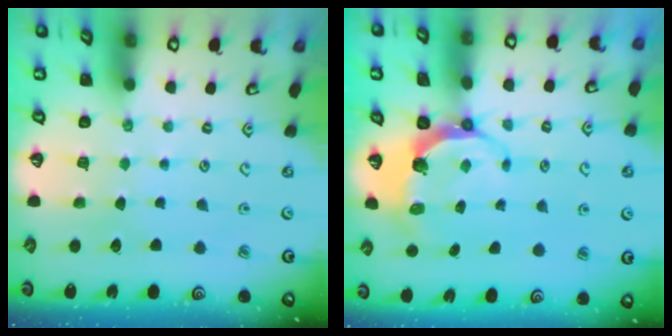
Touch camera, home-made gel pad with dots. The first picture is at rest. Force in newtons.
{"total": 6.8, "press": 5.8, "slide": 3.6}